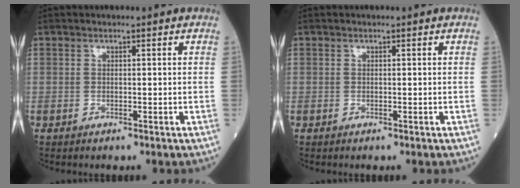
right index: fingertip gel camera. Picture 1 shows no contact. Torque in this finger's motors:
{"motor_torque": [0.03, -0.02, 0.00, -0.01]}